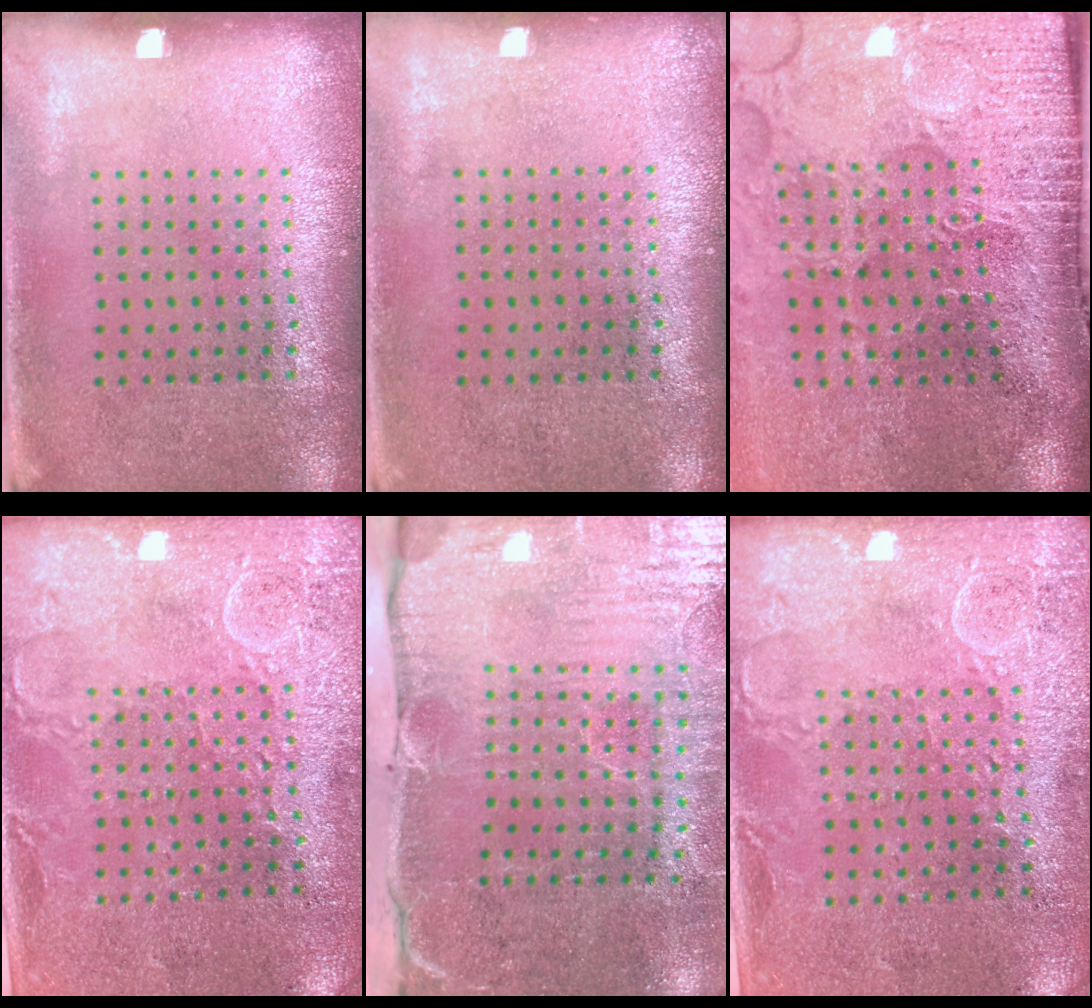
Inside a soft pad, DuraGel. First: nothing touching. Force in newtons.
{"total": 0.0}
{"total": 5.0, "press": 4.1, "slide": 2.8}
{"total": 2.8, "press": 2.7, "slide": 0.8}
{"total": 5.4, "press": 4.6, "slide": 2.9}
{"total": 2.7, "press": 2.5, "slide": 0.9}